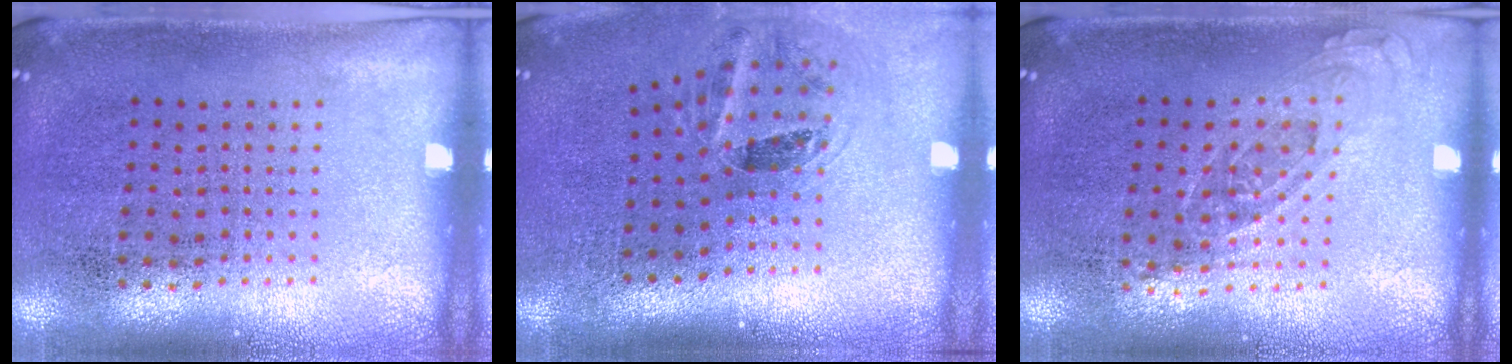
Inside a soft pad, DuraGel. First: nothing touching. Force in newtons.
{"total": 1.3, "press": 1.0, "slide": 0.9}
{"total": 0.7, "press": 0.7, "slide": 0.3}